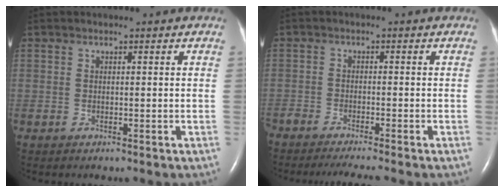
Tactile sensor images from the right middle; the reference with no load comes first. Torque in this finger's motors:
{"motor_torque": [0.15, -0.09, 0.13, 0.04]}